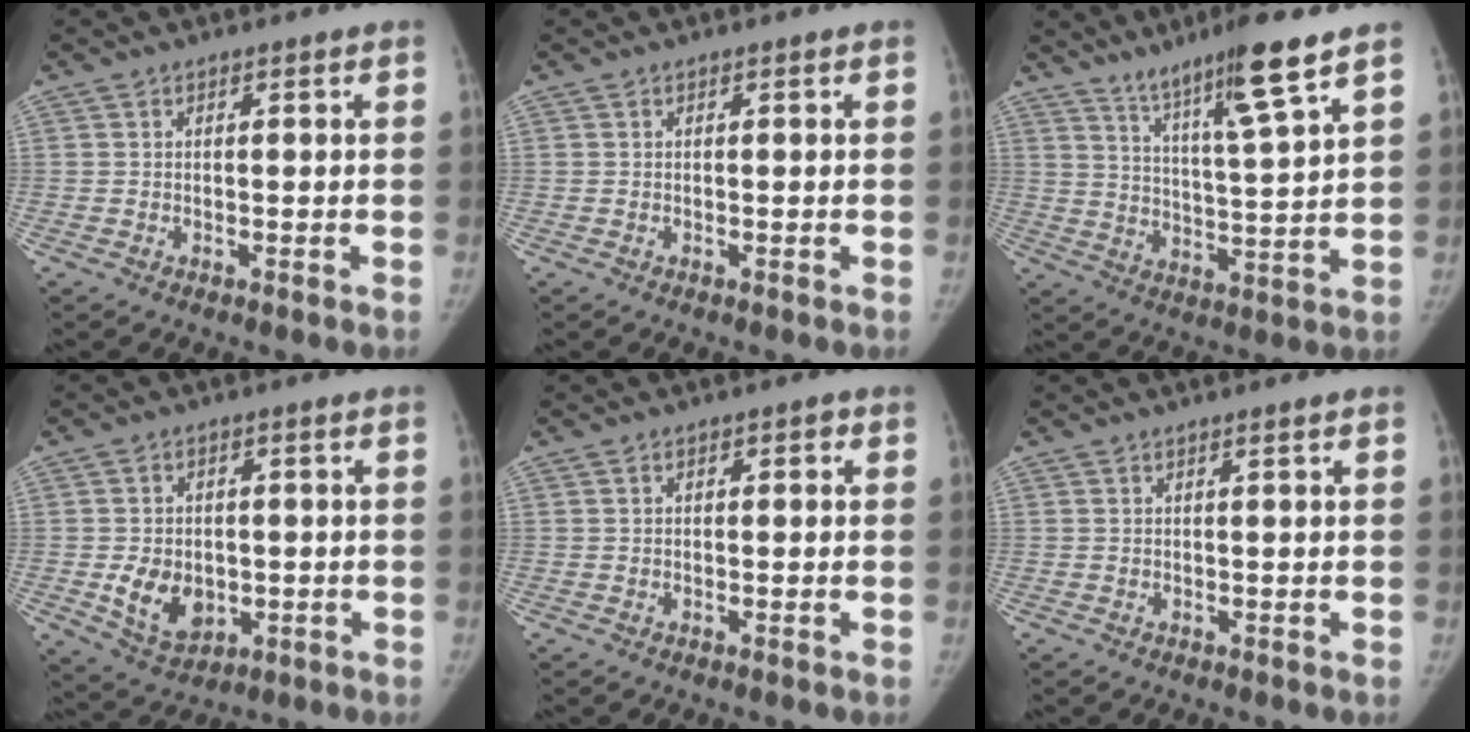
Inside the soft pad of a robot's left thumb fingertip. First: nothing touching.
{"total": 0.0}
{"total": 12.1, "force": [8.3, 0.0, 8.8], "torque": [-0.150, -0.050, 0.145]}
{"total": 8.4, "force": [-1.4, 6.4, 5.2], "torque": [-0.063, -0.004, -0.009]}
{"total": 1.4, "force": [0.4, 0.9, 1.0], "torque": [-0.008, 0.005, 0.004]}
{"total": 0.6, "force": [0.3, -0.1, 0.5], "torque": [-0.012, -0.002, 0.009]}